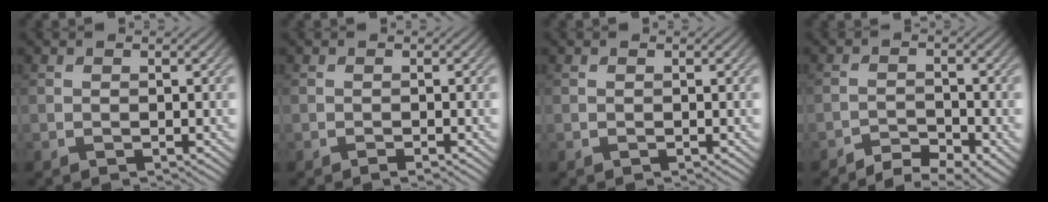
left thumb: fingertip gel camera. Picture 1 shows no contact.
{"total": 0.7, "force": [-0.5, 0.0, 0.4], "torque": [-0.007, 0.000, -0.010]}
{"total": 0.0}
{"total": 4.6, "force": [-3.7, 1.2, 2.4], "torque": [-0.038, -0.003, -0.060]}